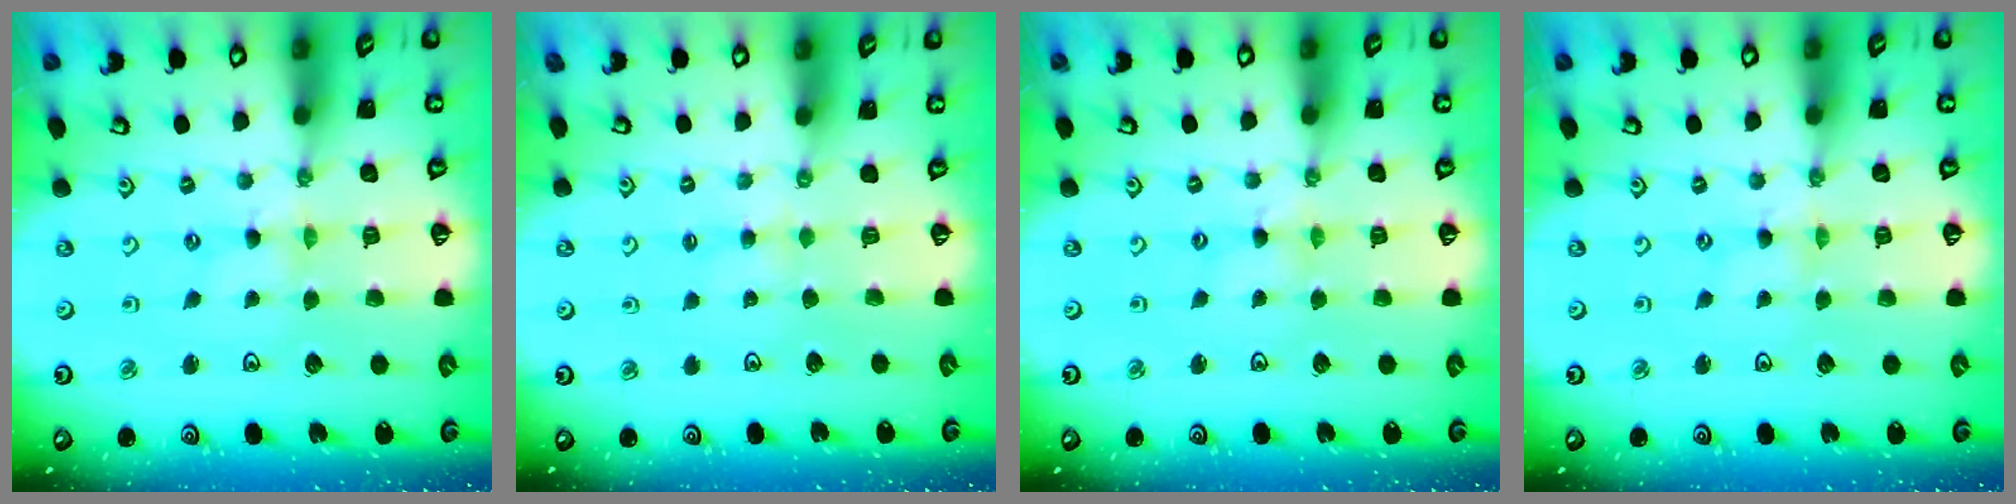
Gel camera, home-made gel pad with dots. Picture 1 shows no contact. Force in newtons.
{"total": 1.6, "press": 1.5, "slide": 0.4}
{"total": 1.5, "press": 1.5, "slide": 0.2}
{"total": 0.0}